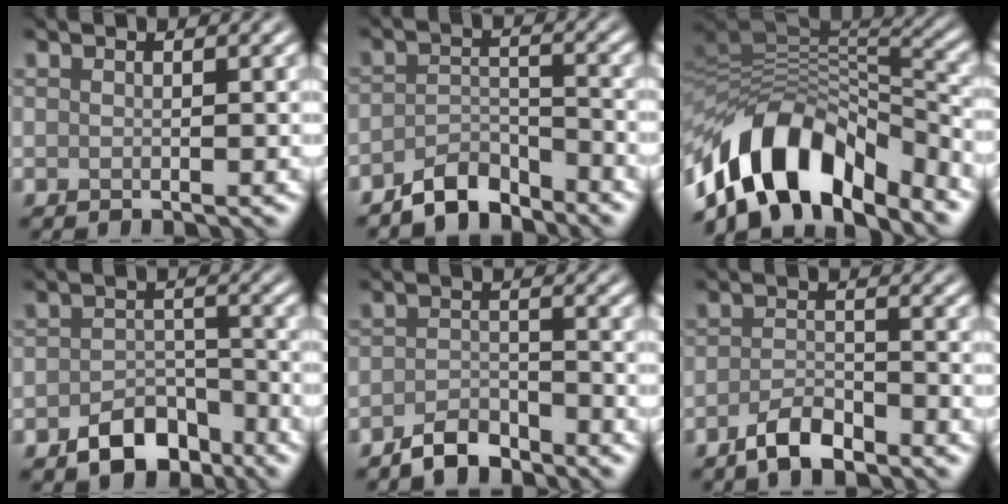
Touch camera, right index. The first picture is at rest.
{"total": 3.7, "force": [-3.3, 1.2, 1.2], "torque": [-0.019, 0.005, -0.066]}
{"total": 12.8, "force": [-7.5, 6.5, 8.0], "torque": [-0.130, 0.015, -0.135]}
{"total": 4.8, "force": [-3.2, 2.9, 2.1], "torque": [-0.024, -0.001, -0.056]}
{"total": 3.0, "force": [-2.6, 1.0, 1.1], "torque": [-0.017, 0.007, -0.053]}
{"total": 3.1, "force": [-2.3, 1.0, 1.8], "torque": [-0.035, 0.004, -0.048]}